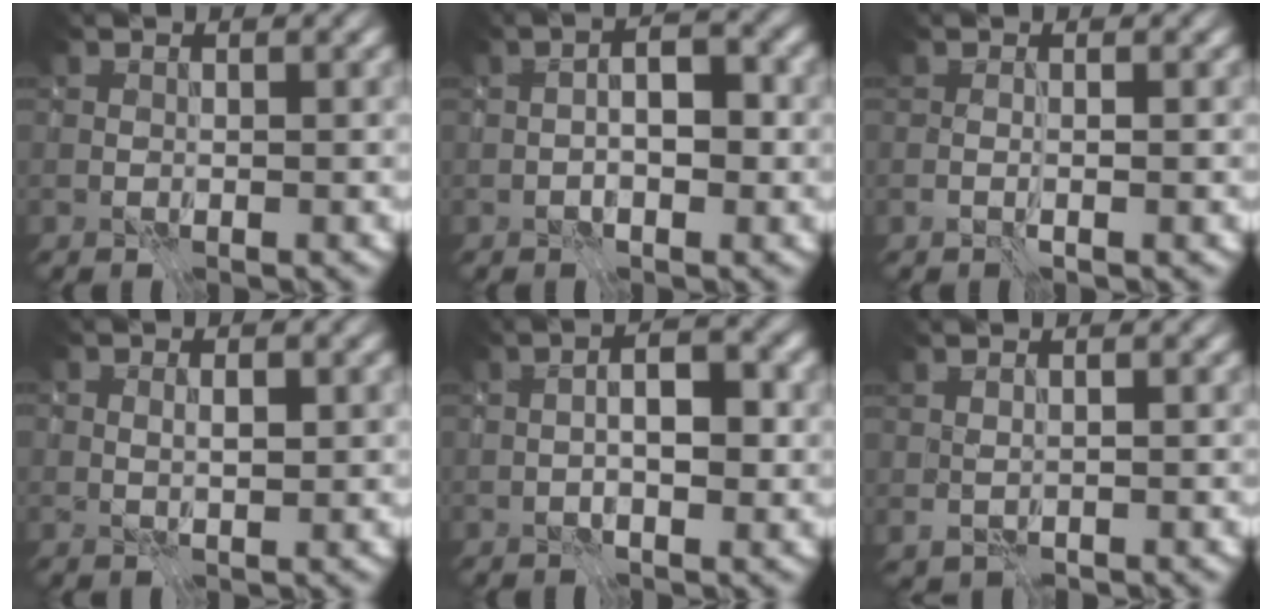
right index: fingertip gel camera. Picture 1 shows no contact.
{"total": 4.0, "force": [-0.1, 2.0, 3.5], "torque": [-0.044, 0.001, -0.010]}
{"total": 1.0, "force": [-0.5, 0.0, 0.9], "torque": [-0.012, -0.005, -0.006]}
{"total": 1.5, "force": [0.1, 0.7, 1.3], "torque": [-0.023, -0.004, 0.007]}
{"total": 4.3, "force": [0.0, 1.8, 3.9], "torque": [-0.065, 0.001, 0.000]}
{"total": 1.4, "force": [0.8, 0.6, 1.0], "torque": [-0.008, -0.003, 0.008]}